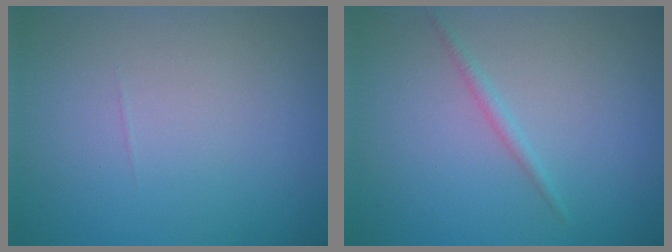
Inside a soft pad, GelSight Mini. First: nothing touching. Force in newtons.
{"total": 1.0, "press": 1.0, "slide": 0.0}